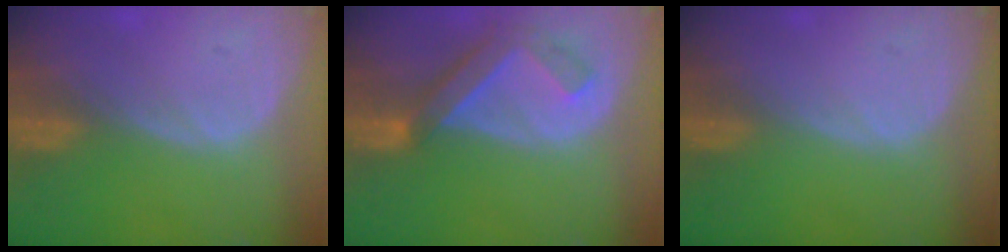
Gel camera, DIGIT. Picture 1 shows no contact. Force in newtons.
{"total": 6.3, "press": 5.9, "slide": 2.2}
{"total": 0.0}